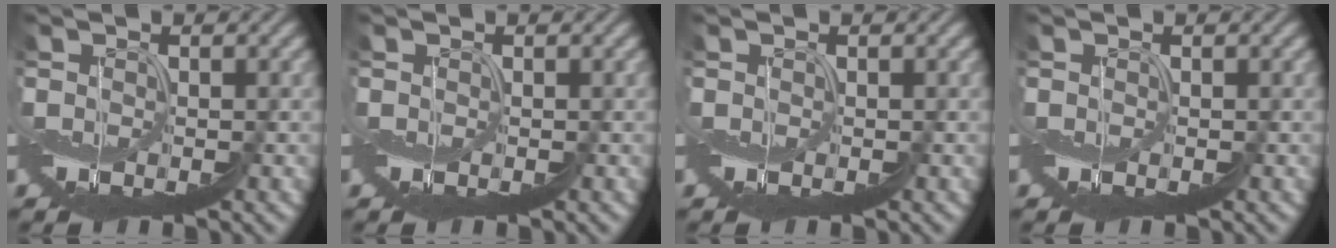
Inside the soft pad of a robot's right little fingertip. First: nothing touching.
{"total": 0.0}
{"total": 0.0}
{"total": 0.0}